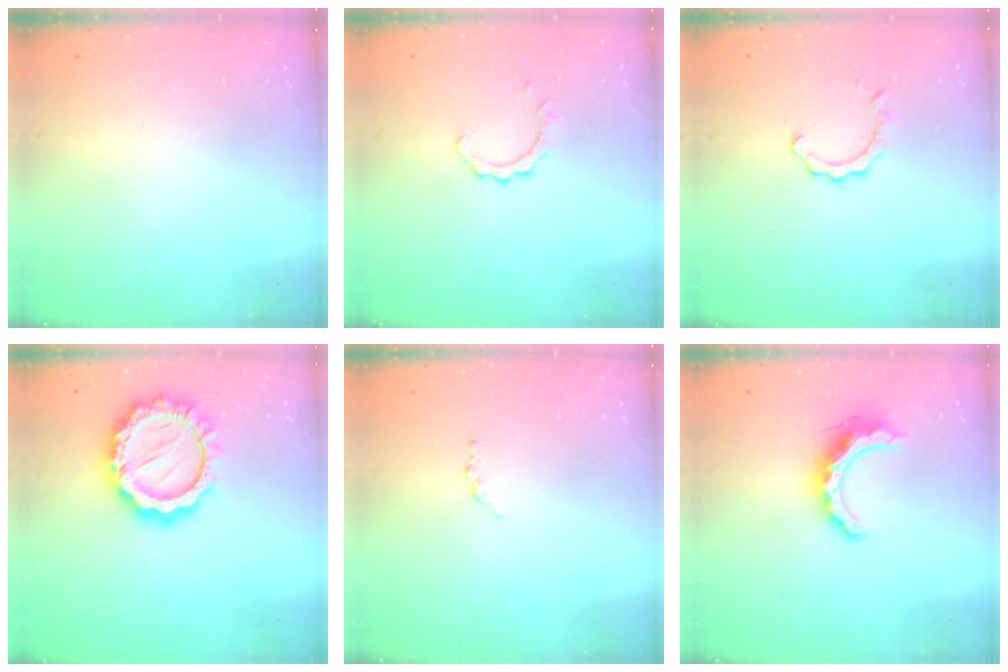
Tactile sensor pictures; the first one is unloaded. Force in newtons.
{"total": 2.0, "press": 2.0, "slide": 0.2}
{"total": 2.7, "press": 2.7, "slide": 0.2}
{"total": 15.7, "press": 15.7, "slide": 1.1}
{"total": 1.2, "press": 1.2, "slide": 0.2}
{"total": 11.2, "press": 11.2, "slide": 0.5}